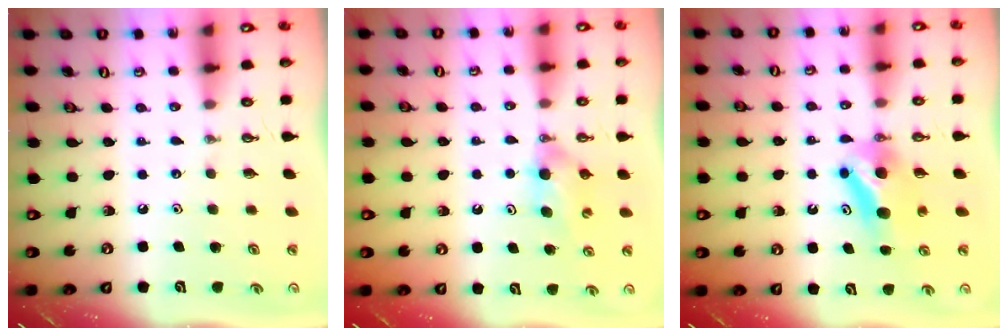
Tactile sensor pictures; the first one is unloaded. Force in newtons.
{"total": 5.8, "press": 4.2, "slide": 4.0}
{"total": 7.4, "press": 7.0, "slide": 2.3}